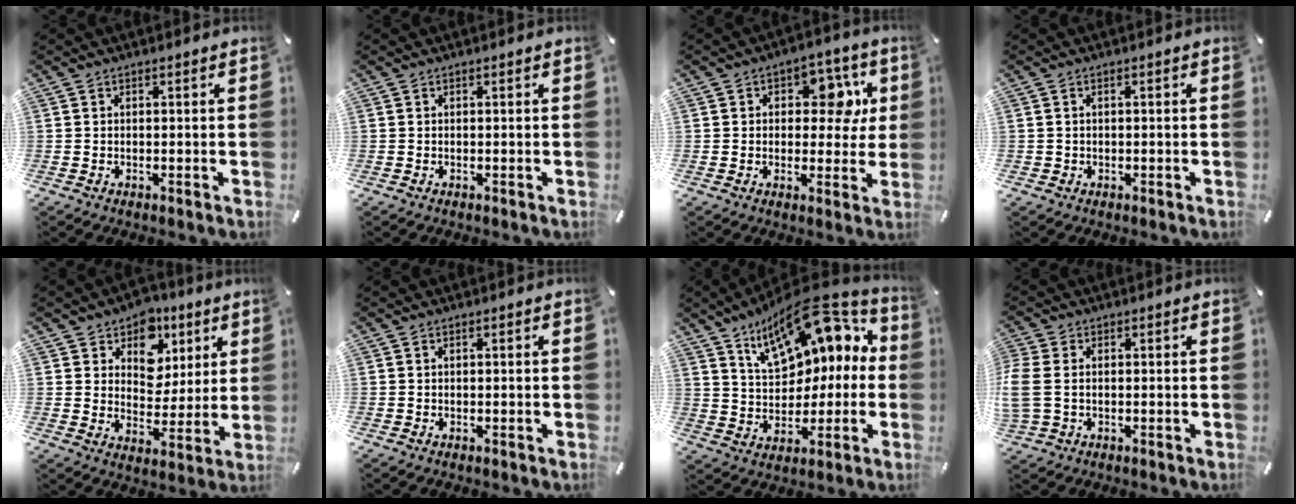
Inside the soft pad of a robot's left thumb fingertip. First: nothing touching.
{"total": 0.0}
{"total": 11.2, "force": [3.0, 7.4, 7.9], "torque": [-0.089, -0.004, 0.047]}
{"total": 0.7, "force": [-0.1, 0.6, 0.2], "torque": [-0.006, 0.005, -0.005]}
{"total": 10.8, "force": [5.2, 8.7, 3.5], "torque": [-0.044, -0.045, 0.093]}
{"total": 0.0}
{"total": 18.5, "force": [10.2, 10.5, 11.3], "torque": [-0.176, -0.059, 0.175]}
{"total": 5.3, "force": [-0.1, 3.8, 3.6], "torque": [-0.093, 0.000, -0.003]}